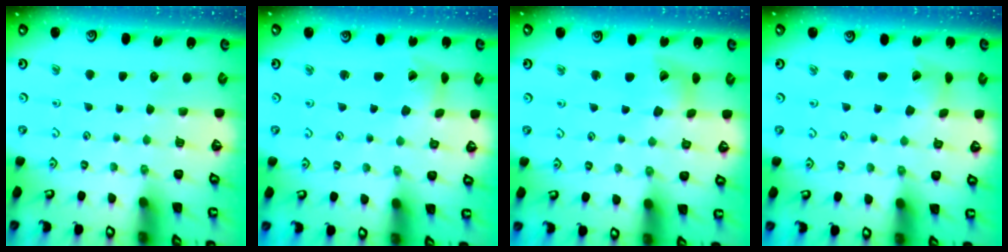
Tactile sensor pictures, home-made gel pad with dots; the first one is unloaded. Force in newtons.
{"total": 2.2, "press": 2.2, "slide": 0.4}
{"total": 11.0, "press": 10.9, "slide": 1.4}
{"total": 1.6, "press": 1.5, "slide": 0.3}